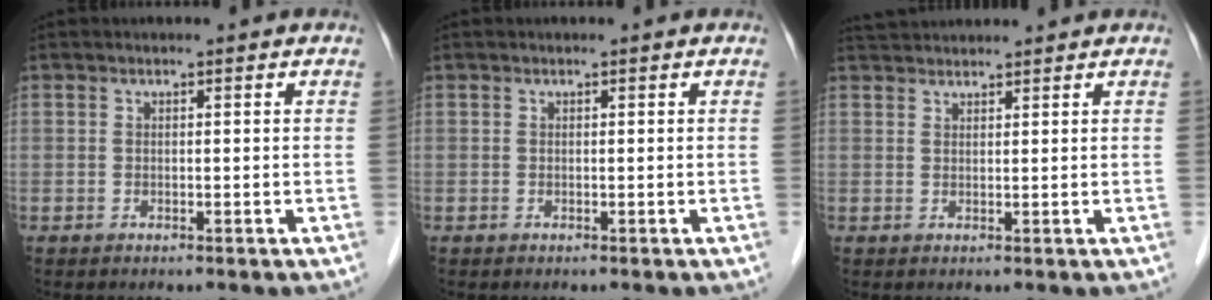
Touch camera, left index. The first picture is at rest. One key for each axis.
{"total": 0.0}
{"total": 4.3, "fx": 4.2, "fy": 0.2, "fz": 0.8, "tx": -0.016, "ty": 0.039, "tz": 0.074}